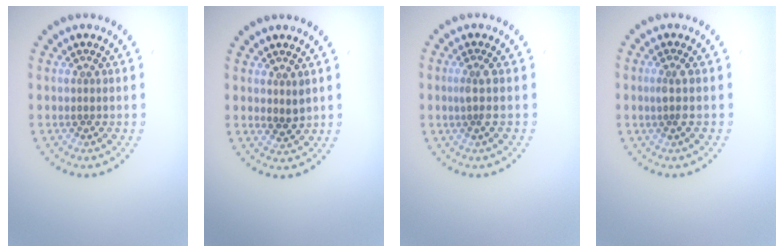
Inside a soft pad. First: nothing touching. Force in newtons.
{"total": 1.2, "press": 1.0, "slide": 0.6}
{"total": 1.5, "press": 1.1, "slide": 1.0}
{"total": 1.5, "press": 1.1, "slide": 0.9}